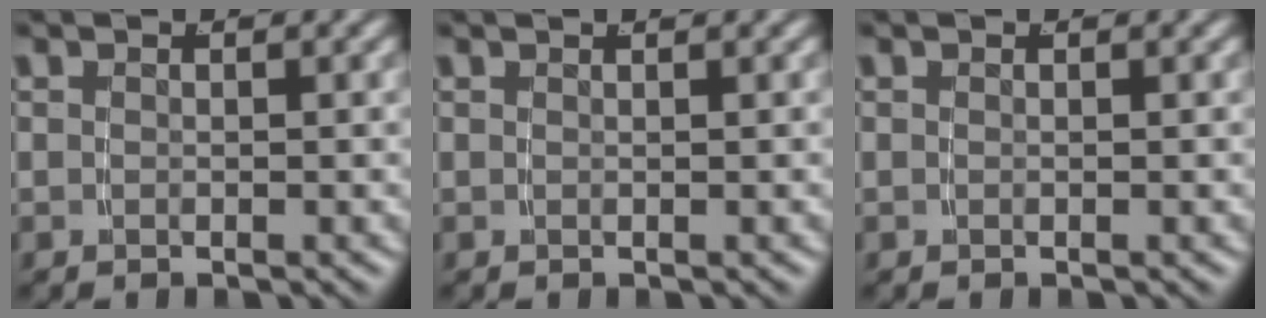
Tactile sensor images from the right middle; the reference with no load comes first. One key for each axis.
{"total": 0.7, "fx": 0.5, "fy": -0.5, "fz": 0.1, "tx": 0.003, "ty": 0.003, "tz": 0.008}
{"total": 0.0}